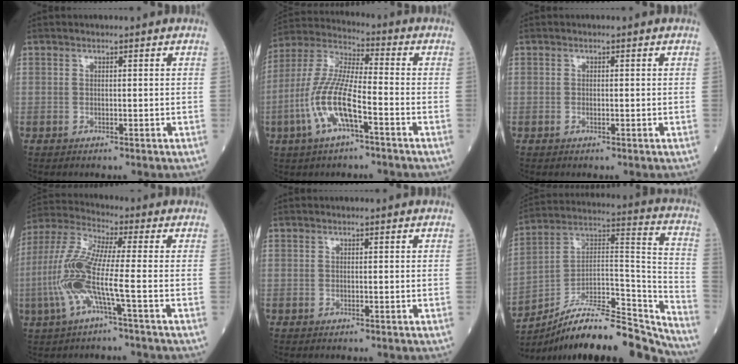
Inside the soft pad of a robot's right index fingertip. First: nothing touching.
{"total": 12.2, "force": [-4.4, 2.6, 11.1], "torque": [-0.245, 0.003, -0.084]}
{"total": 0.5, "force": [-0.1, 0.2, 0.5], "torque": [-0.008, 0.000, 0.000]}
{"total": 11.1, "force": [-2.8, 0.5, 10.7], "torque": [-0.247, 0.007, -0.066]}
{"total": 0.0}
{"total": 23.3, "force": [-20.8, 3.7, 9.9], "torque": [-0.122, 0.039, -0.332]}